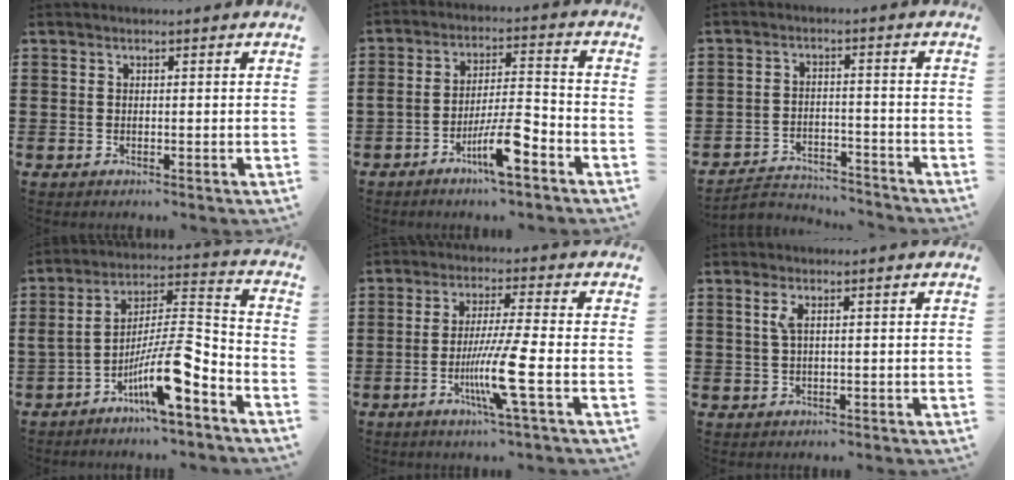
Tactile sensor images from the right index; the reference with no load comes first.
{"total": 8.7, "force": [-4.8, 1.9, 7.0], "torque": [-0.129, 0.005, -0.086]}
{"total": 3.6, "force": [-3.4, 0.8, 0.3], "torque": [-0.011, 0.007, -0.073]}
{"total": 12.5, "force": [-7.2, 2.2, 10.0], "torque": [-0.187, 0.000, -0.138]}
{"total": 9.5, "force": [-3.1, -0.3, 9.0], "torque": [-0.176, -0.023, -0.062]}
{"total": 2.4, "force": [0.7, 0.5, 2.2], "torque": [-0.045, 0.005, 0.010]}